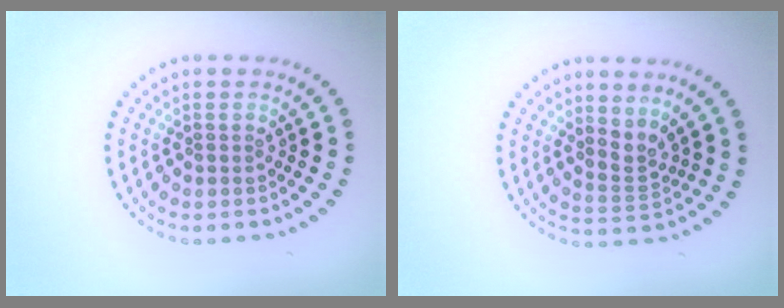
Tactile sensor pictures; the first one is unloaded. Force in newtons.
{"total": 2.2, "press": 1.5, "slide": 1.6}